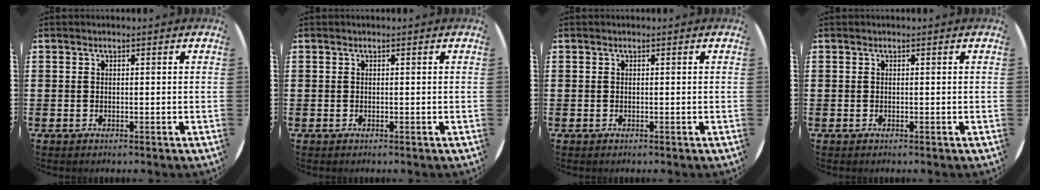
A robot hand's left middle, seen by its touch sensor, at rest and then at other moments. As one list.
[{"total": 0.0}, {"total": 0.0}, {"total": 0.0}]